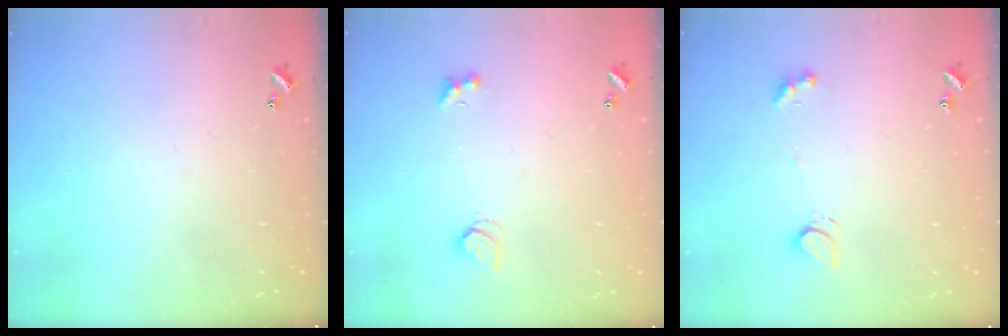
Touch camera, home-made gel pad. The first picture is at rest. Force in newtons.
{"total": 2.3, "press": 1.9, "slide": 1.1}
{"total": 1.4, "press": 1.2, "slide": 0.6}